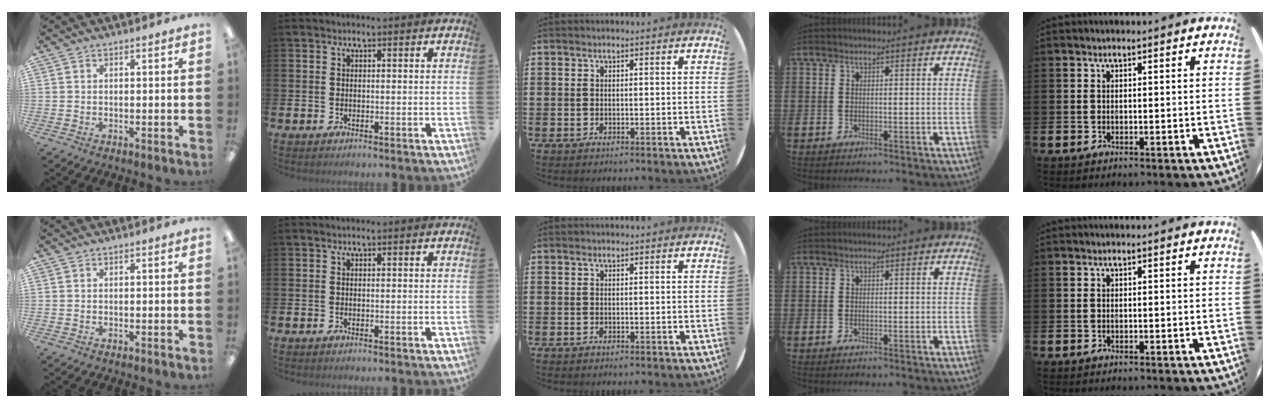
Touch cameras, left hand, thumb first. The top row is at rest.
{}